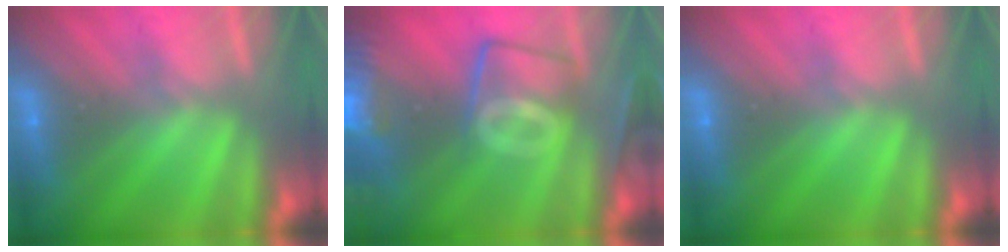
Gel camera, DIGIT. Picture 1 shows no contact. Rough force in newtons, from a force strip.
{"total": 8.1}
{"total": 0.0}